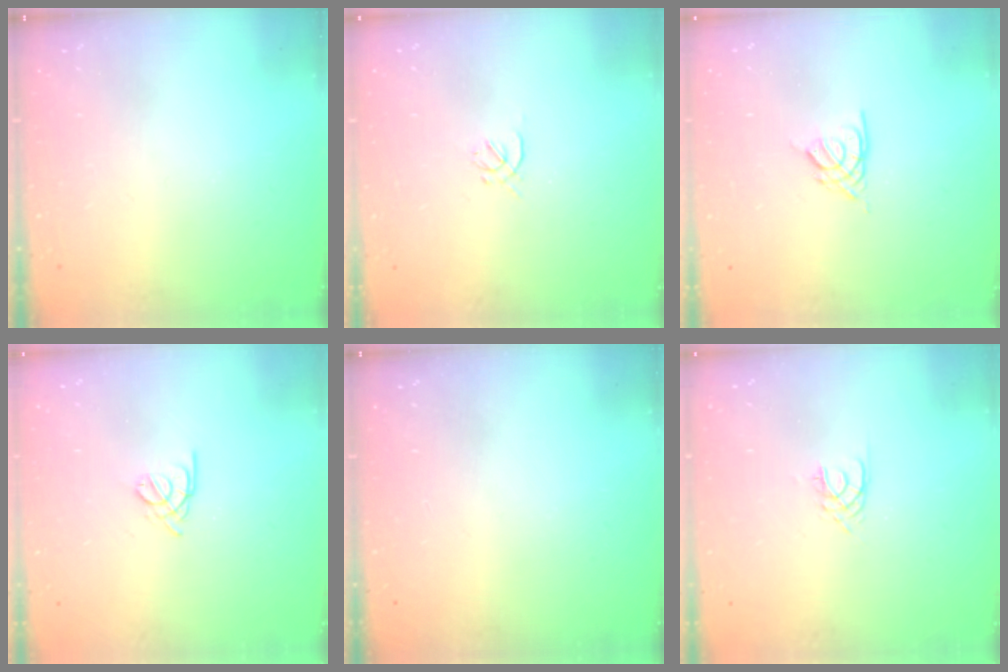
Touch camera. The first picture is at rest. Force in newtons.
{"total": 0.7, "press": 0.5, "slide": 0.5}
{"total": 2.6, "press": 2.6, "slide": 0.6}
{"total": 1.8, "press": 1.7, "slide": 0.5}
{"total": 0.0}
{"total": 1.7, "press": 1.7, "slide": 0.2}